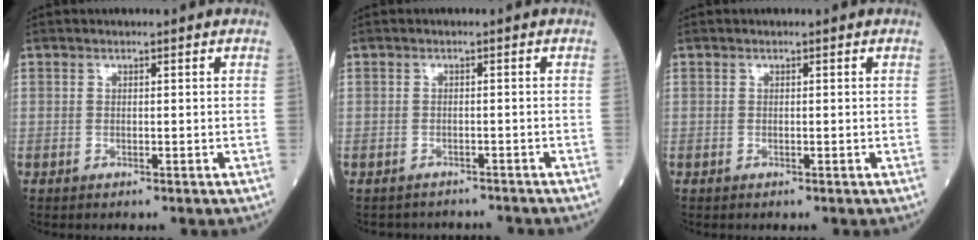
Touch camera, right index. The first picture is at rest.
{"total": 4.1, "force": [-3.8, 1.5, -0.4], "torque": [0.006, 0.004, -0.050]}
{"total": 0.0}